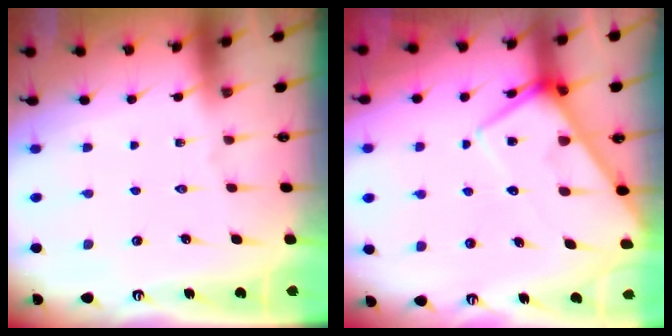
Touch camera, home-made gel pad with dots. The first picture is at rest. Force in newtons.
{"total": 9.2, "press": 9.2, "slide": 0.7}